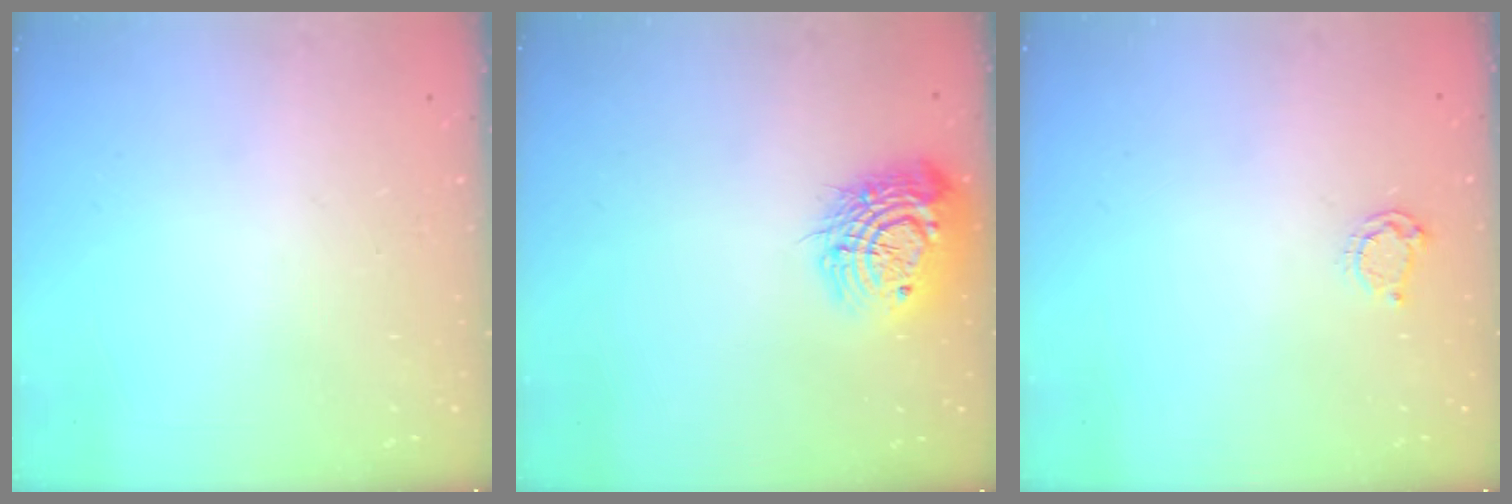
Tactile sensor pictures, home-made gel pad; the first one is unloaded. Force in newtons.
{"total": 14.6, "press": 14.6, "slide": 1.0}
{"total": 3.3, "press": 3.2, "slide": 0.4}